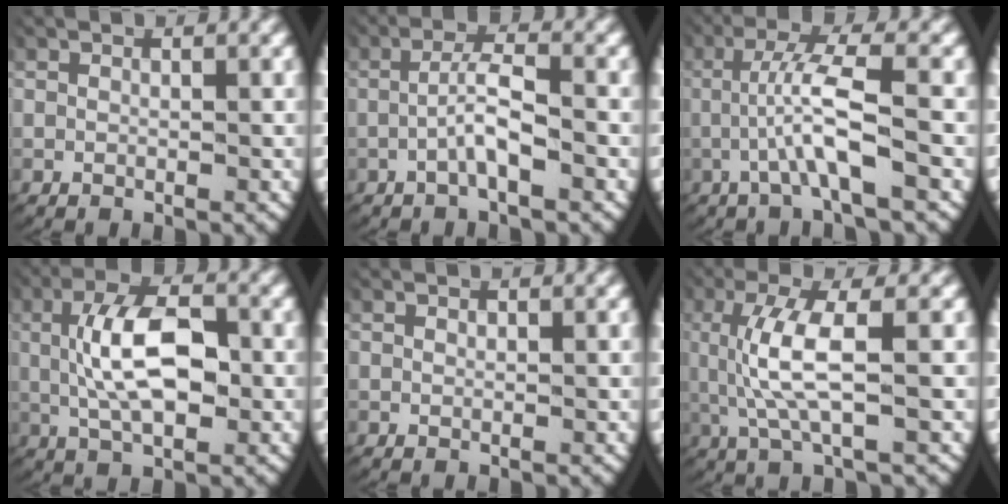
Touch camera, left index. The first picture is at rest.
{"total": 3.1, "force": [-1.3, 0.7, 2.7], "torque": [-0.054, 0.003, -0.024]}
{"total": 4.7, "force": [-0.1, 1.0, 4.6], "torque": [-0.088, 0.007, -0.007]}
{"total": 6.5, "force": [0.3, 3.0, 5.8], "torque": [-0.109, 0.003, 0.003]}
{"total": 0.0}
{"total": 5.3, "force": [0.3, 1.4, 5.1], "torque": [-0.116, -0.001, 0.012]}